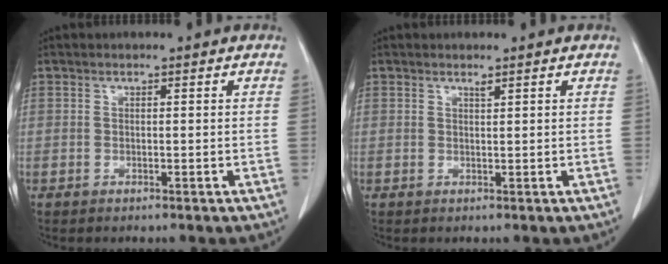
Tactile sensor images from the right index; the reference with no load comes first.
{"total": 1.0, "force": [0.8, 0.4, 0.6], "torque": [-0.014, 0.002, 0.017]}